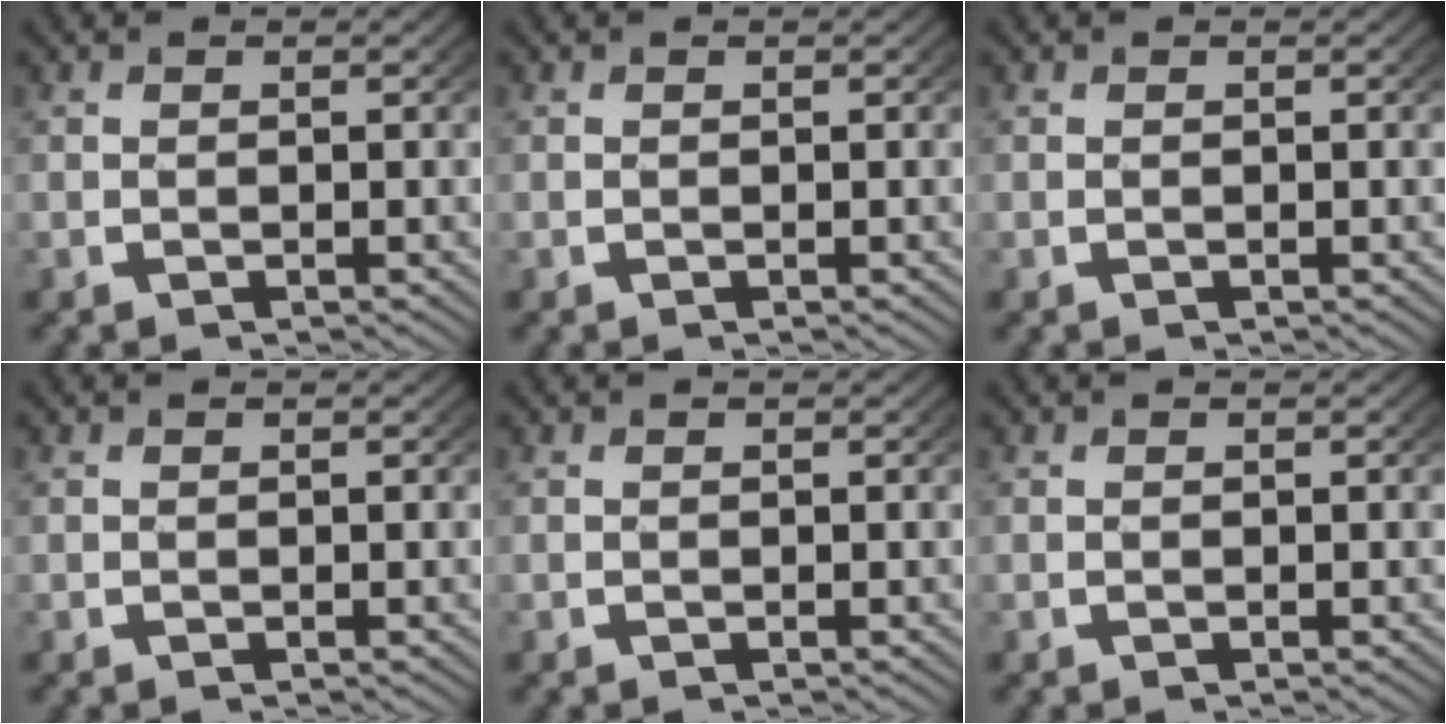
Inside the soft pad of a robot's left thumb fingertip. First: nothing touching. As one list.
[{"total": 0.0}, {"total": 0.0}, {"total": 0.0}, {"total": 0.0}, {"total": 0.0}]